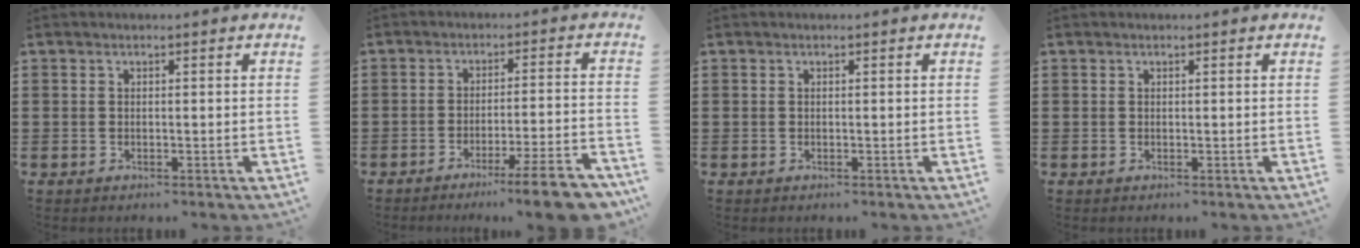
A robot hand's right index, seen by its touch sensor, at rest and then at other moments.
{"total": 8.5, "force": [-6.3, -0.3, 5.7], "torque": [-0.085, -0.005, -0.114]}
{"total": 0.0}
{"total": 0.0}